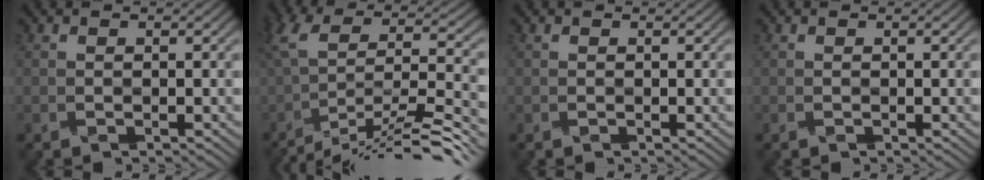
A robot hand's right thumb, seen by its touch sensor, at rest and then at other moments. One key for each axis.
{"total": 13.6, "fx": -9.6, "fy": 3.0, "fz": 9.2, "tx": -0.186, "ty": 0.009, "tz": -0.157}
{"total": 0.0}
{"total": 0.0}